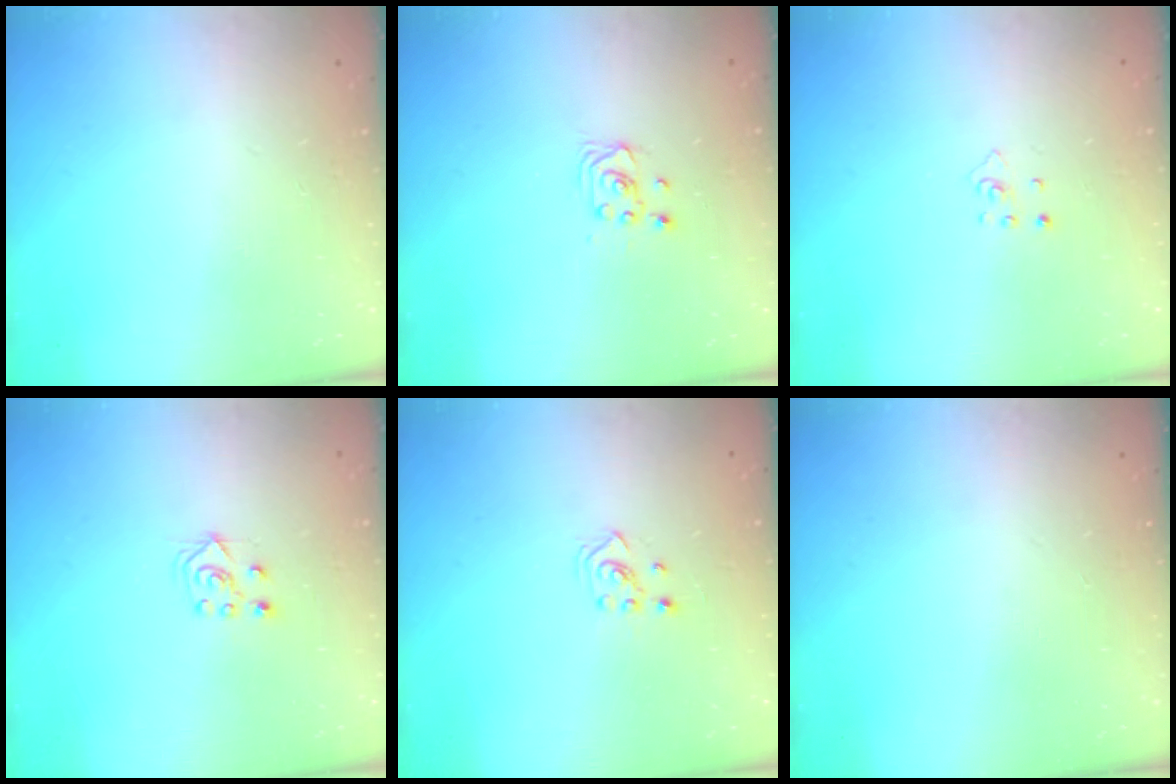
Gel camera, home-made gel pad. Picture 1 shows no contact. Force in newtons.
{"total": 2.6, "press": 2.6, "slide": 0.2}
{"total": 2.9, "press": 2.9, "slide": 0.3}
{"total": 5.7, "press": 5.7, "slide": 0.8}
{"total": 2.3, "press": 2.2, "slide": 0.8}
{"total": 0.0}